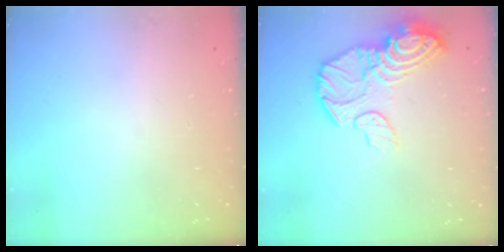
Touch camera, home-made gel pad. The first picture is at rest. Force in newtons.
{"total": 16.0, "press": 16.0, "slide": 1.3}